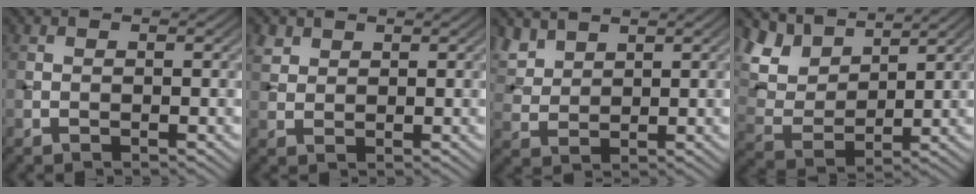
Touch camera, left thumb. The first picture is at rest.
{"total": 2.2, "force": [1.4, 1.4, 0.7], "torque": [-0.021, 0.004, 0.033]}
{"total": 4.3, "force": [3.3, 2.1, 1.9], "torque": [-0.058, 0.004, 0.075]}
{"total": 9.7, "force": [7.4, 4.2, 4.5], "torque": [-0.131, 0.014, 0.132]}